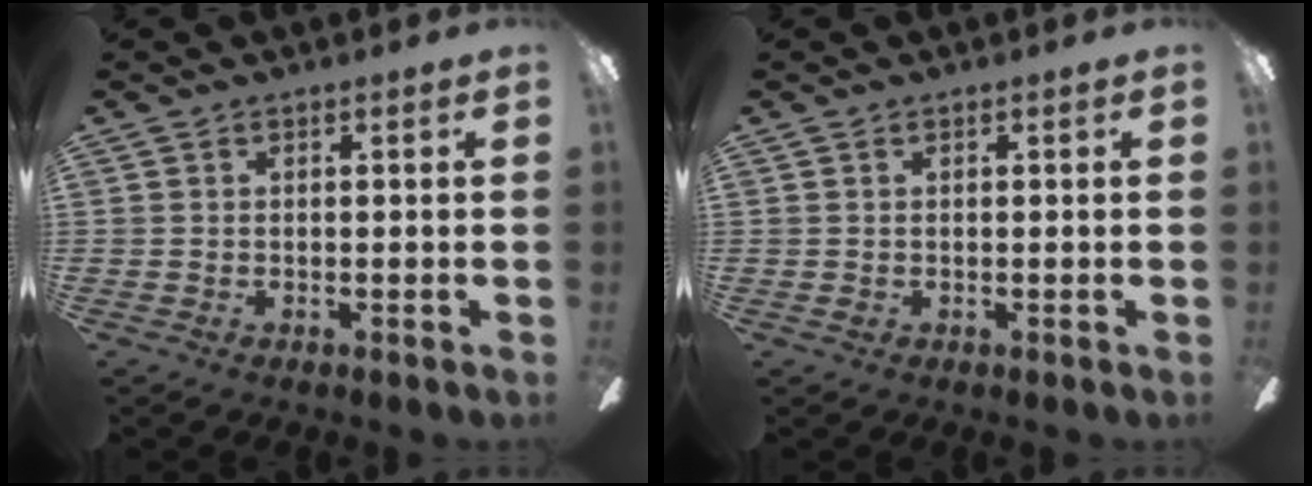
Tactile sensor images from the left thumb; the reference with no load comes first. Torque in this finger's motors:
{"motor_torque": [-0.30, 0.39, 0.42, 0.09, 0.00]}